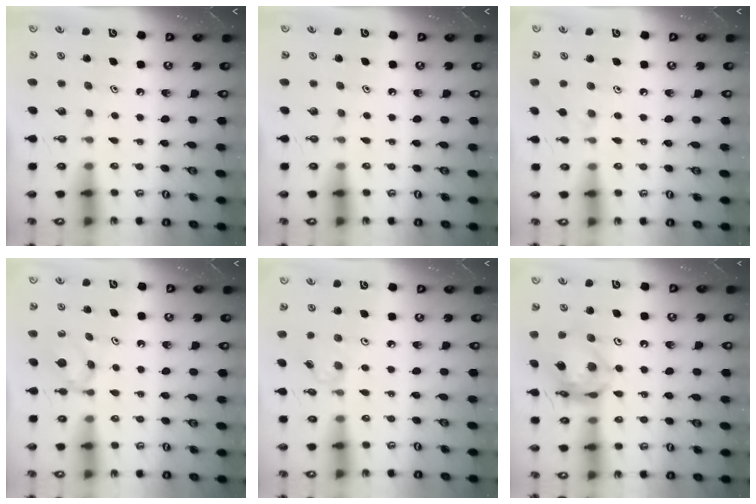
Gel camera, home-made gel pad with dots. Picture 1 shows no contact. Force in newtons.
{"total": 0.0}
{"total": 2.9, "press": 2.9, "slide": 0.5}
{"total": 3.0, "press": 2.9, "slide": 0.5}
{"total": 2.5, "press": 2.5, "slide": 0.4}
{"total": 14.6, "press": 14.6, "slide": 1.3}